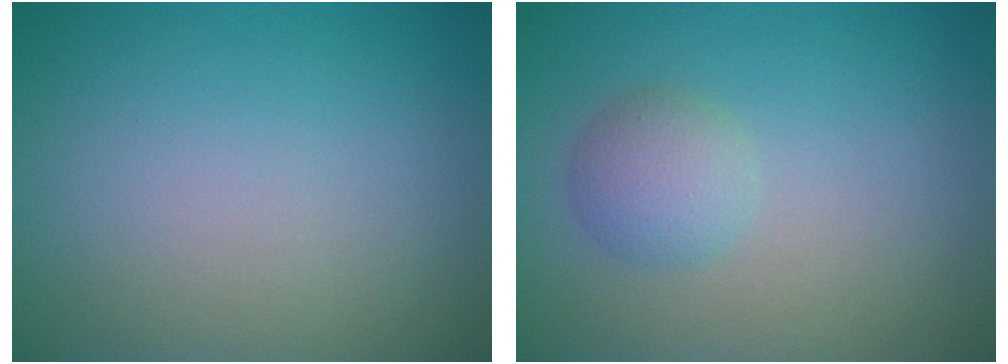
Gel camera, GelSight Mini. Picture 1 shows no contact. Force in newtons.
{"total": 2.4, "press": 2.4, "slide": 0.0}